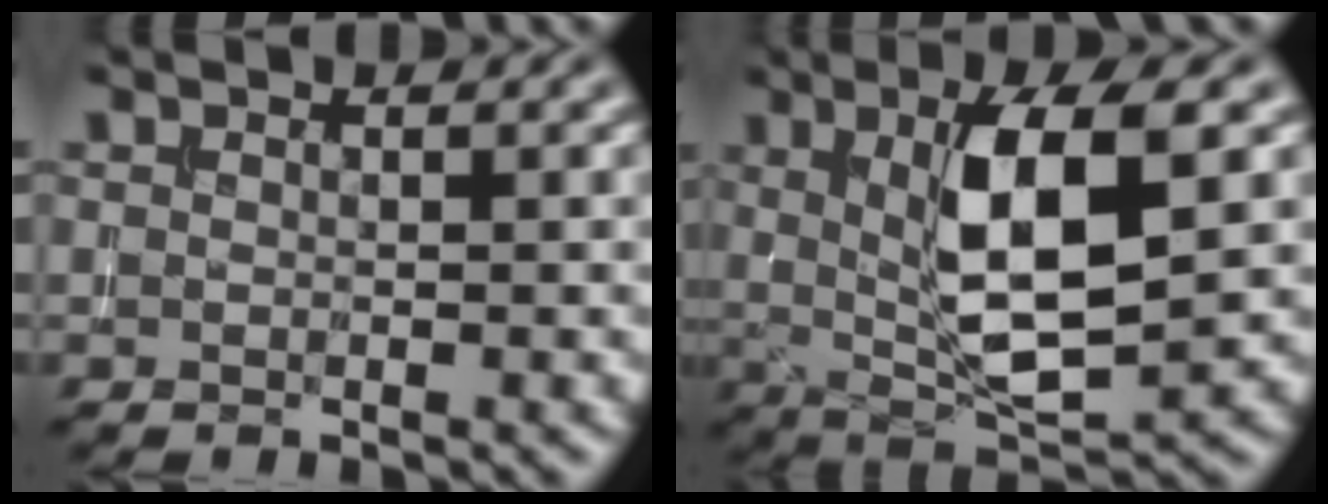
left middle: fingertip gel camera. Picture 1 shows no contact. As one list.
[{"total": 8.7, "force": [1.6, 2.7, 8.1], "torque": [-0.139, -0.003, 0.030]}]